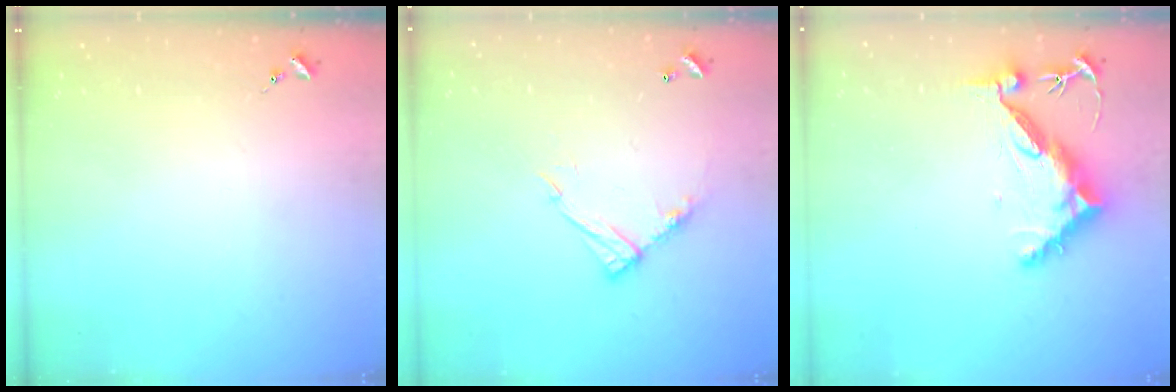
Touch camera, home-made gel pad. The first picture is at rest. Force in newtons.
{"total": 11.5, "press": 11.4, "slide": 0.8}
{"total": 10.4, "press": 10.3, "slide": 0.9}